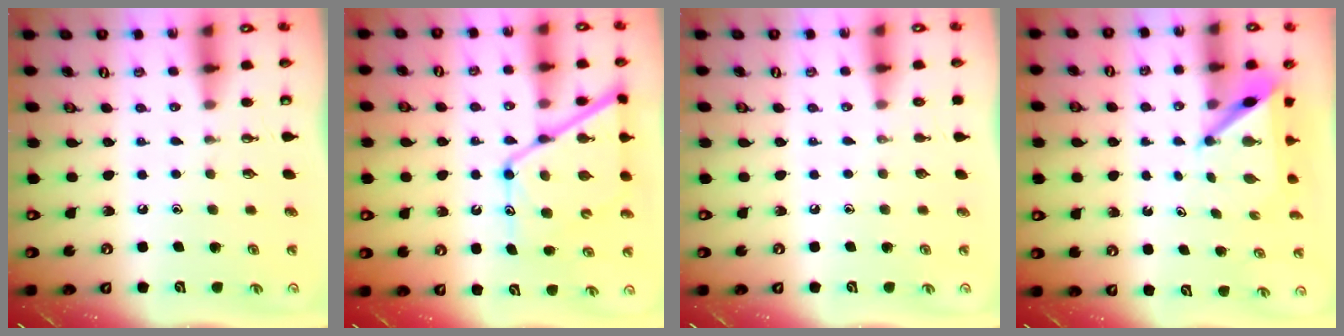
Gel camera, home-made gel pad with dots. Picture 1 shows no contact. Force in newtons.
{"total": 14.8, "press": 14.8, "slide": 1.2}
{"total": 0.0}
{"total": 4.1, "press": 4.1, "slide": 0.4}